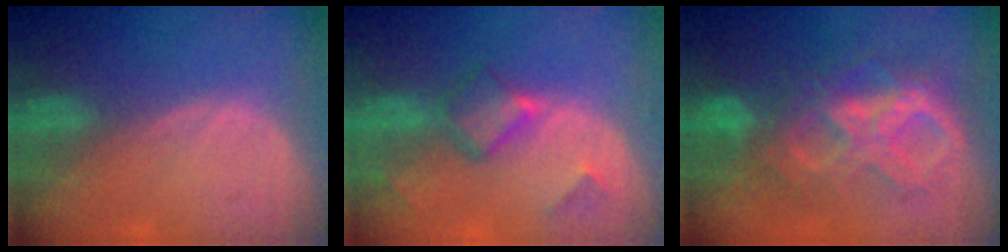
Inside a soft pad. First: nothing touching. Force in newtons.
{"total": 5.6, "press": 4.9, "slide": 2.7}
{"total": 10.0, "press": 9.9, "slide": 1.0}